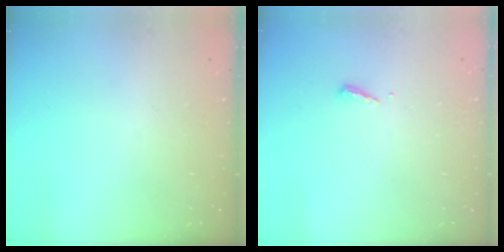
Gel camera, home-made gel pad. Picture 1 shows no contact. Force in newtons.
{"total": 4.8, "press": 4.8, "slide": 0.5}